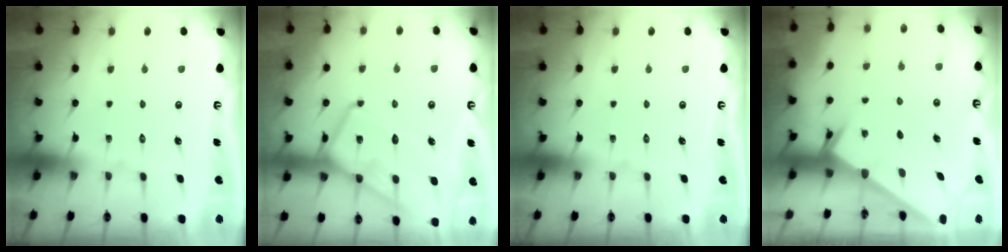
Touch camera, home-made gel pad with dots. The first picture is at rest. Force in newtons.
{"total": 14.8, "press": 14.7, "slide": 1.4}
{"total": 0.0}
{"total": 2.4, "press": 2.4, "slide": 0.2}